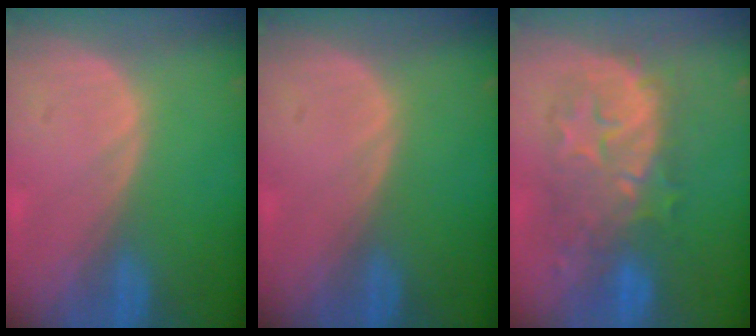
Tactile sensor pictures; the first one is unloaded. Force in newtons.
{"total": 0.0}
{"total": 9.4, "press": 9.2, "slide": 1.7}